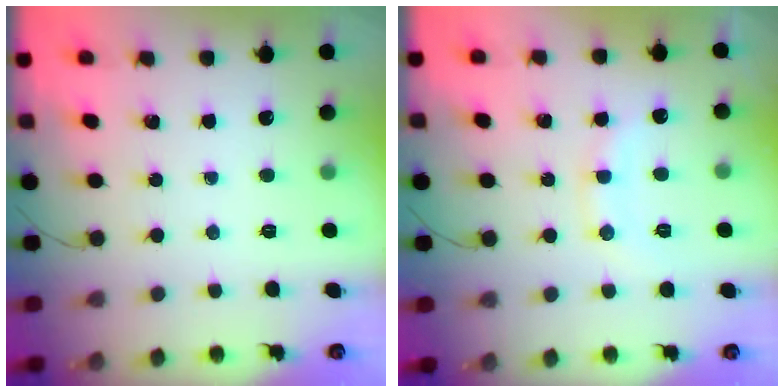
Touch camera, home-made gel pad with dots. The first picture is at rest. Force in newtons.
{"total": 8.7, "press": 8.7, "slide": 0.5}